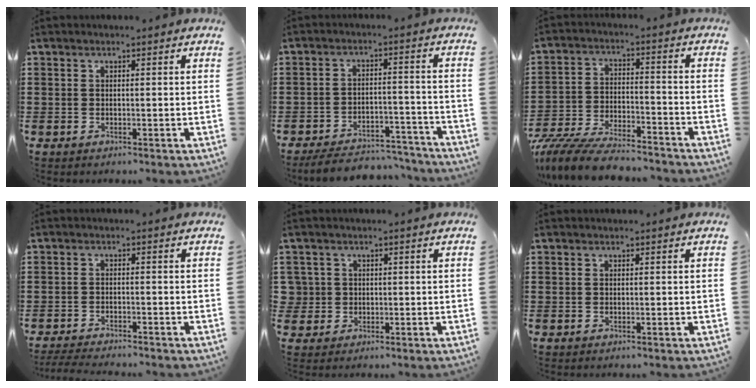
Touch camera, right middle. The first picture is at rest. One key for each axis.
{"total": 5.8, "fx": -5.6, "fy": 0.8, "fz": 1.4, "tx": -0.034, "ty": 0.004, "tz": -0.110}
{"total": 8.9, "fx": -8.4, "fy": 1.0, "fz": 2.8, "tx": -0.057, "ty": 0.012, "tz": -0.162}
{"total": 2.7, "fx": -2.7, "fy": 0.0, "fz": 0.6, "tx": -0.020, "ty": -0.004, "tz": -0.056}
{"total": 2.7, "fx": 0.0, "fy": 2.7, "fz": 0.5, "tx": -0.032, "ty": 0.003, "tz": -0.004}
{"total": 0.0}